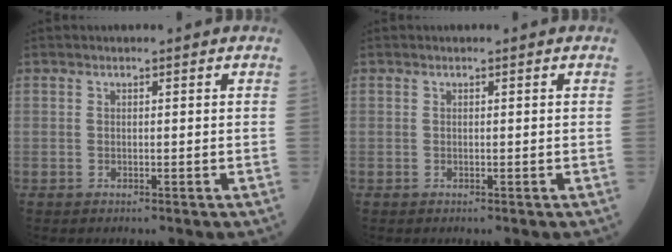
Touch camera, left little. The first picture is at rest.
{"total": 0.0}